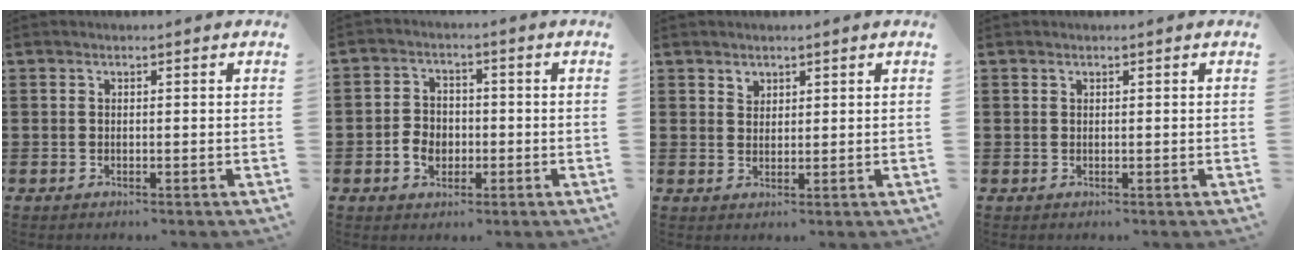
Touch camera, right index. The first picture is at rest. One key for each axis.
{"total": 4.0, "fx": -1.2, "fy": 3.3, "fz": 2.0, "tx": -0.052, "ty": 0.003, "tz": -0.026}
{"total": 1.6, "fx": 1.4, "fy": 0.8, "fz": 0.1, "tx": -0.005, "ty": -0.001, "tz": 0.028}
{"total": 0.0}